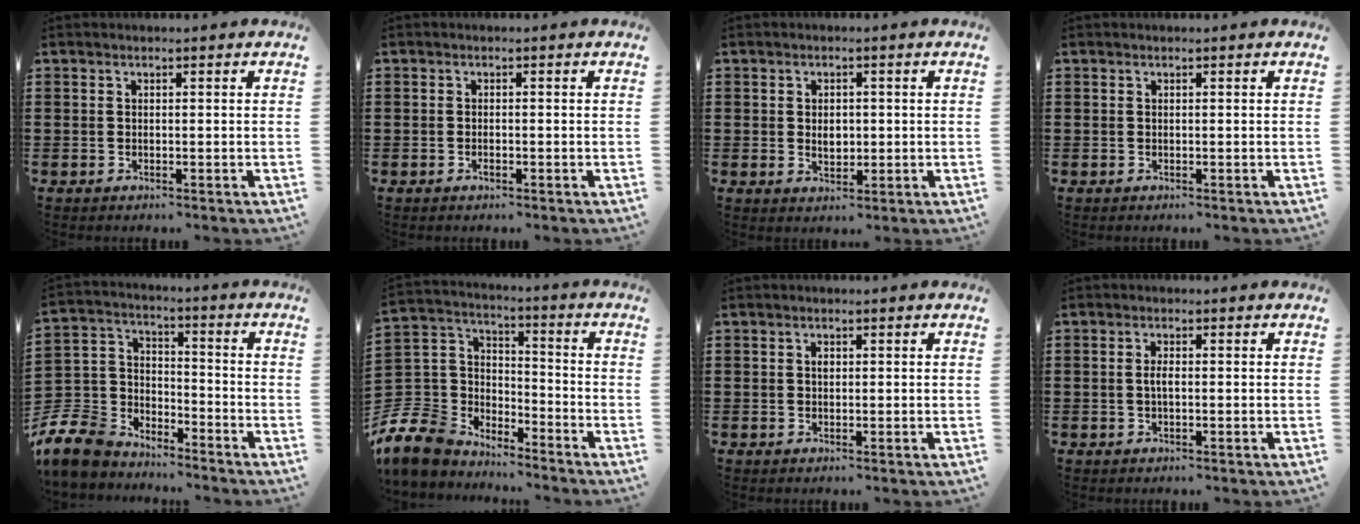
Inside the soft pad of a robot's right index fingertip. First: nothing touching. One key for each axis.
{"total": 0.8, "fx": -0.5, "fy": 0.1, "fz": 0.6, "tx": -0.013, "ty": -0.008, "tz": -0.007}
{"total": 2.7, "fx": 0.1, "fy": 1.9, "fz": 2.0, "tx": -0.034, "ty": 0.005, "tz": -0.001}
{"total": 0.0}
{"total": 8.4, "fx": -7.3, "fy": 3.9, "fz": 1.8, "tx": -0.086, "ty": 0.003, "tz": -0.154}
{"total": 8.4, "fx": -6.2, "fy": 5.3, "fz": 1.8, "tx": -0.100, "ty": -0.003, "tz": -0.131}
{"total": 0.9, "fx": 0.2, "fy": 0.6, "fz": 0.7, "tx": -0.016, "ty": 0.002, "tz": 0.004}
{"total": 1.8, "fx": -0.1, "fy": 0.6, "fz": 1.7, "tx": -0.032, "ty": 0.001, "tz": -0.003}